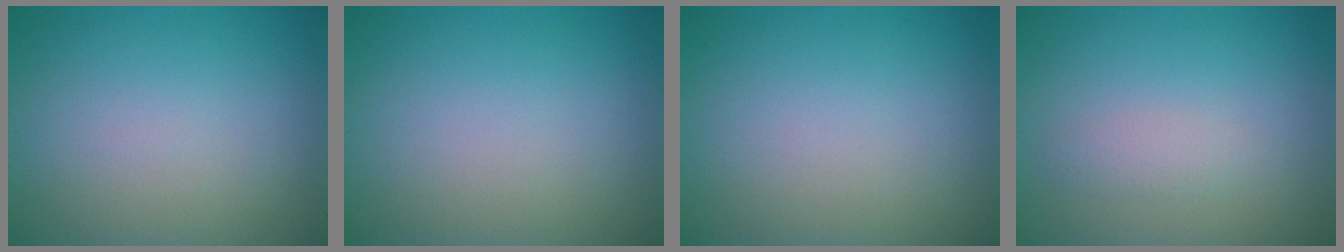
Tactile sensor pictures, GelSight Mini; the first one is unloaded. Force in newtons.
{"total": 0.0}
{"total": 0.0}
{"total": 1.1, "press": 1.1, "slide": 0.0}